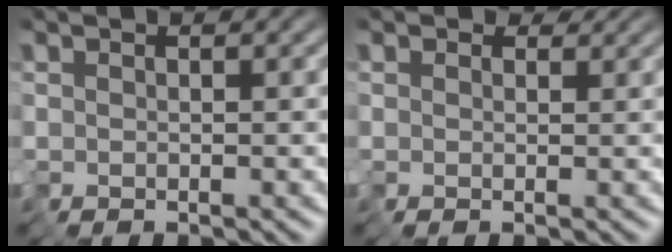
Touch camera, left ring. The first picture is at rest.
{"total": 0.8, "force": [0.2, 0.8, 0.1], "torque": [0.000, 0.002, 0.002]}